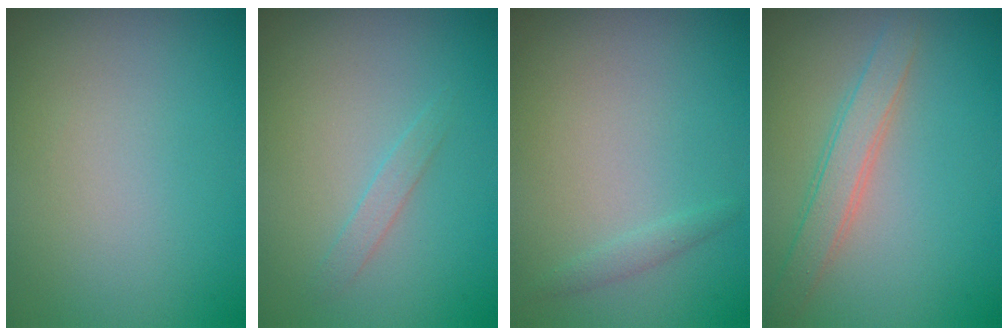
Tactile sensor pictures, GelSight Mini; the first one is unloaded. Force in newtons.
{"total": 1.0, "press": 1.0, "slide": 0.0}
{"total": 0.8, "press": 0.8, "slide": 0.1}
{"total": 2.5, "press": 2.5, "slide": 0.1}